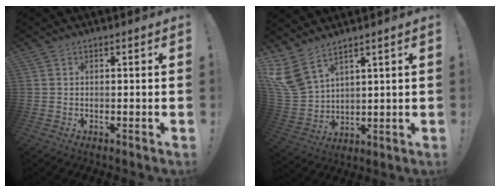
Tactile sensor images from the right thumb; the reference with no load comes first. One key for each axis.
{"total": 10.3, "fx": 7.5, "fy": 4.7, "fz": 5.3, "tx": -0.128, "ty": -0.045, "tz": 0.148}